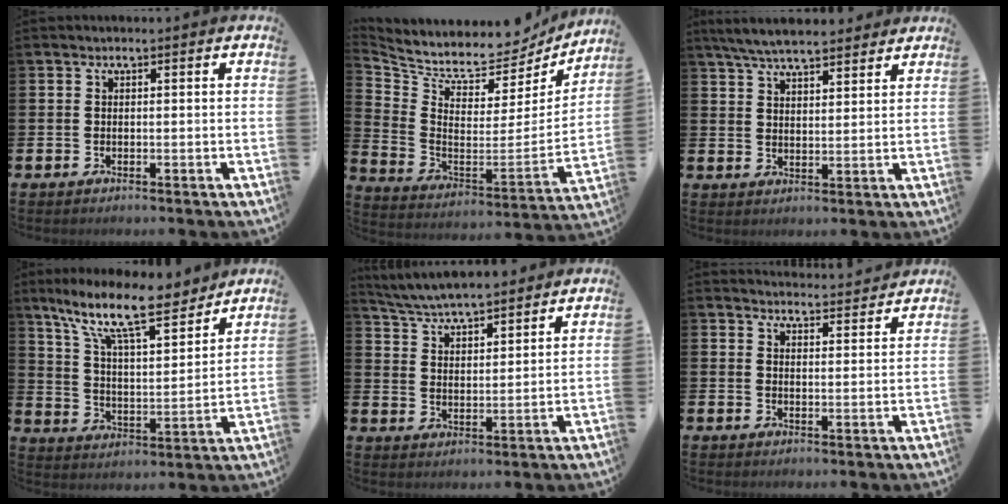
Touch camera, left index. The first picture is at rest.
{"total": 7.2, "force": [6.7, 2.2, 1.6], "torque": [-0.066, -0.069, 0.108]}
{"total": 6.2, "force": [5.8, 1.0, 1.8], "torque": [-0.048, -0.020, 0.106]}
{"total": 12.8, "force": [10.1, 3.1, 7.2], "torque": [-0.161, -0.053, 0.173]}
{"total": 5.7, "force": [5.6, 0.6, 0.8], "torque": [-0.040, -0.030, 0.101]}
{"total": 3.9, "force": [3.9, 0.2, -0.1], "torque": [0.006, -0.031, 0.068]}